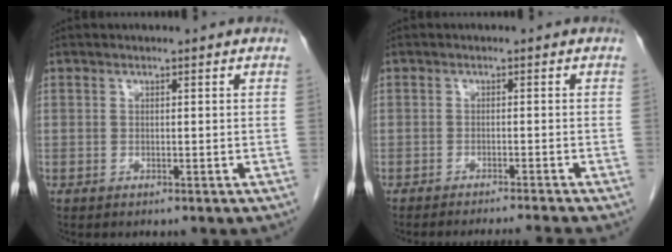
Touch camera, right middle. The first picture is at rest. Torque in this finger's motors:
{"motor_torque": [0.06, -0.04, 0.01, 0.00]}